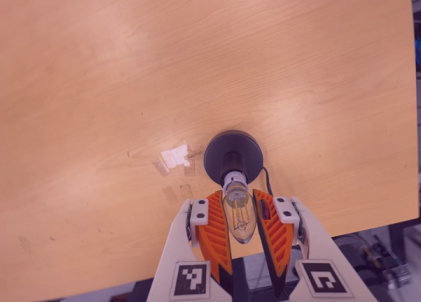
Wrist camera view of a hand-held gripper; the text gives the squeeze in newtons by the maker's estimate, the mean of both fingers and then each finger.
{"total": 11.2, "left": 10.7, "right": 11.7}